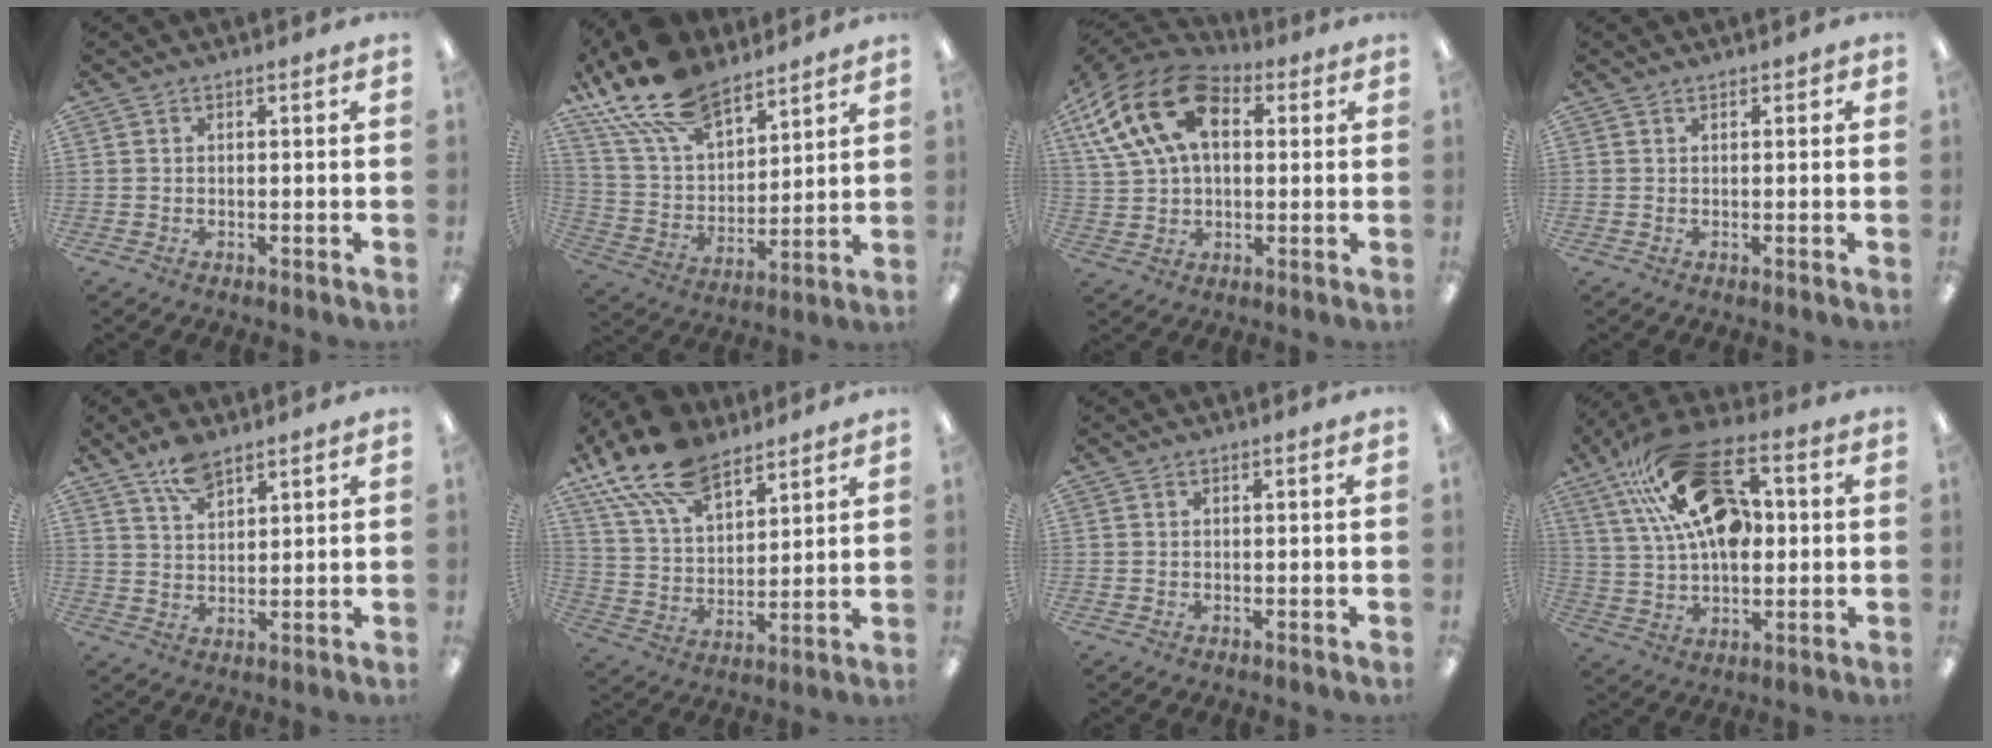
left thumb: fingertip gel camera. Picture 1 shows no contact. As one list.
[{"total": 17.9, "force": [13.4, 8.3, 8.4], "torque": [-0.188, -0.072, 0.245]}, {"total": 19.4, "force": [6.9, 12.6, 12.9], "torque": [-0.263, -0.019, 0.121]}, {"total": 0.5, "force": [0.1, 0.4, 0.3], "torque": [-0.004, 0.001, 0.002]}, {"total": 6.6, "force": [4.8, 2.8, 3.5], "torque": [-0.072, -0.019, 0.088]}, {"total": 17.0, "force": [11.8, 8.3, 9.0], "torque": [-0.196, -0.054, 0.218]}, {"total": 0.0}, {"total": 22.2, "force": [8.3, 12.9, 16.1], "torque": [-0.284, -0.027, 0.146]}]